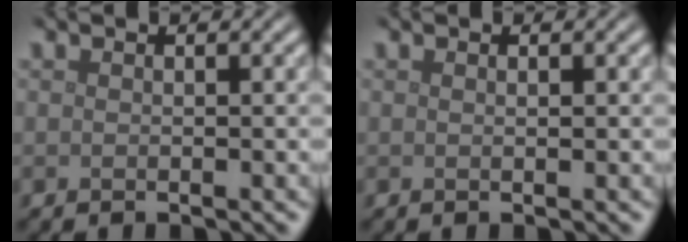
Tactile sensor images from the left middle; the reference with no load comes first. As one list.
[{"total": 0.5, "force": [0.1, 0.1, 0.5], "torque": [-0.005, 0.002, 0.001]}]